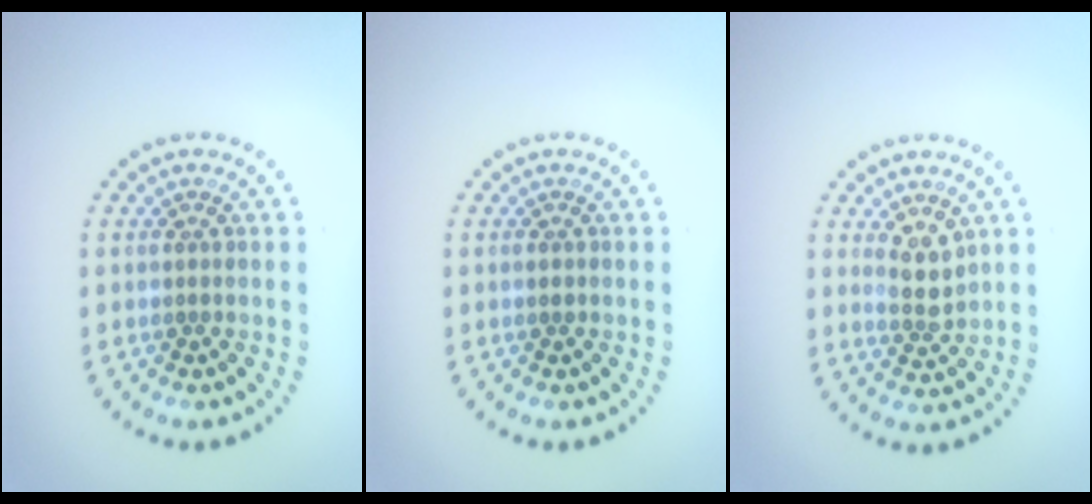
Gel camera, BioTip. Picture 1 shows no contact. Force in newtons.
{"total": 0.5, "press": 0.5, "slide": 0.0}
{"total": 2.3, "press": 2.1, "slide": 1.0}